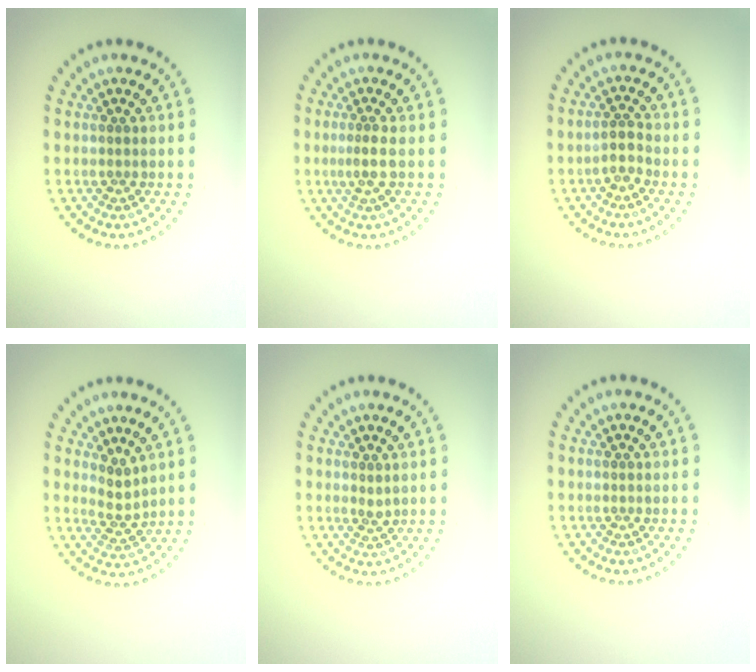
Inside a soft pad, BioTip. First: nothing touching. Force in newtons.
{"total": 1.7, "press": 1.3, "slide": 1.1}
{"total": 1.7, "press": 1.4, "slide": 1.0}
{"total": 2.1, "press": 1.5, "slide": 1.4}
{"total": 0.9, "press": 0.6, "slide": 0.6}
{"total": 0.0}